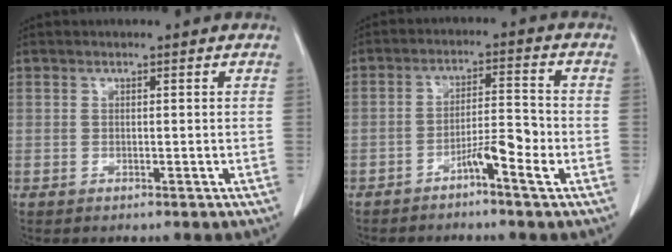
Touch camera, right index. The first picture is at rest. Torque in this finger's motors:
{"motor_torque": [0.11, -0.10, 0.03, 0.03]}